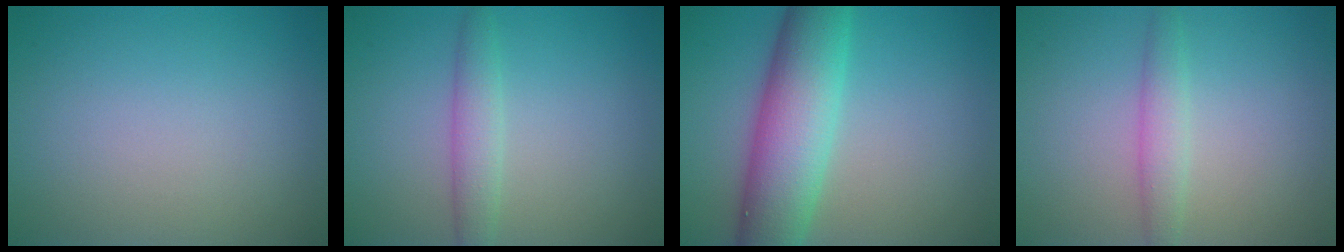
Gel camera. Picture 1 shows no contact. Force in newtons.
{"total": 2.4, "press": 2.4, "slide": 0.1}
{"total": 8.5, "press": 8.5, "slide": 0.3}
{"total": 2.2, "press": 2.2, "slide": 0.1}